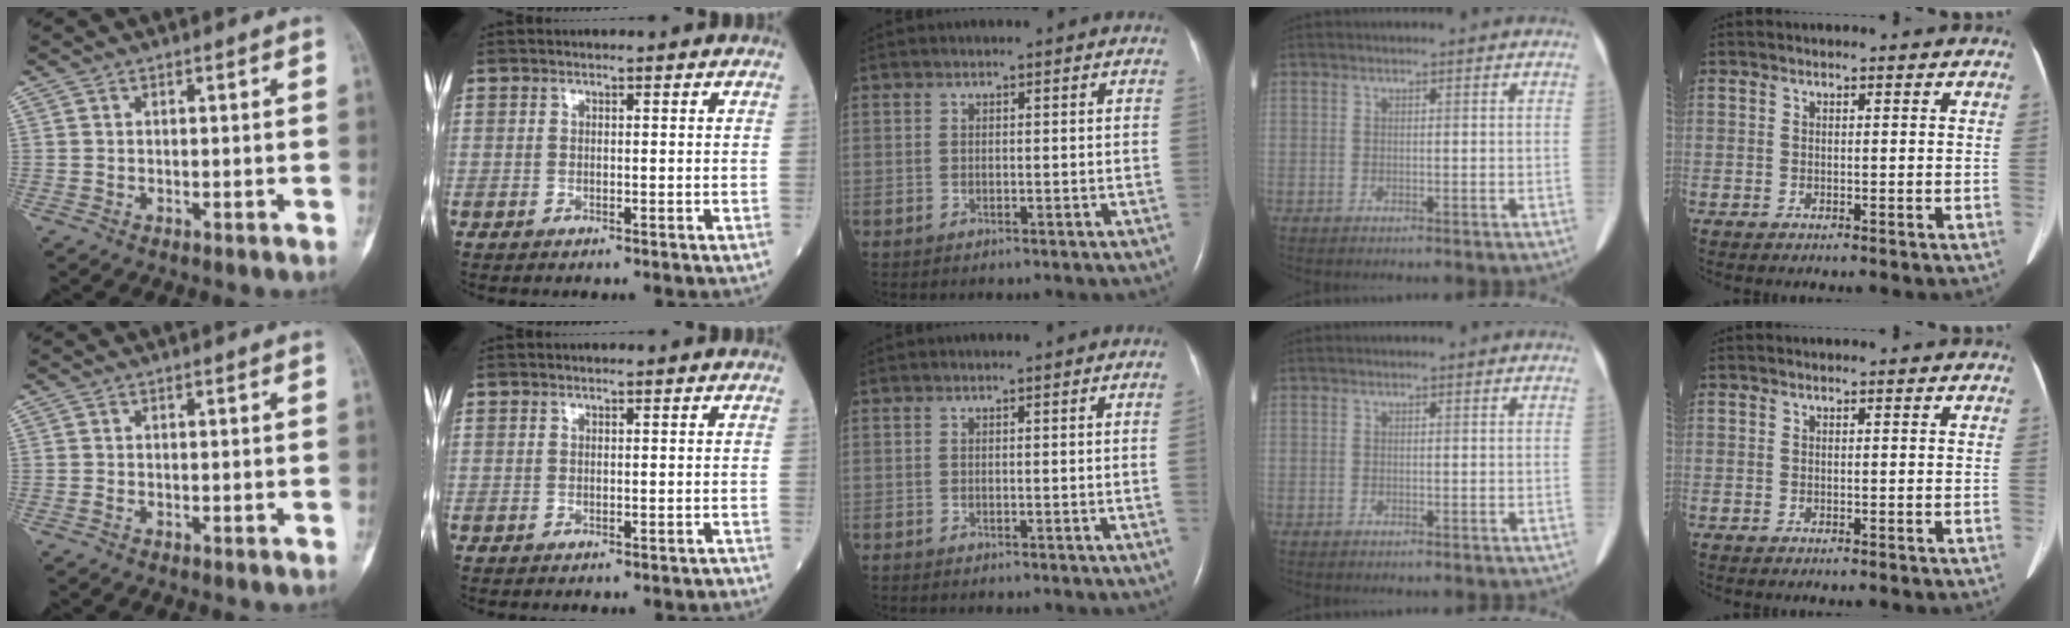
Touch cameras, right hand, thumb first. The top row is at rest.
{"index": {"total": 0.8, "force": [-0.7, 0.2, 0.3], "torque": [-0.006, -0.001, -0.008]}, "middle": {"total": 0.9, "force": [-0.3, -0.4, 0.7], "torque": [0.000, 0.004, -0.009]}}